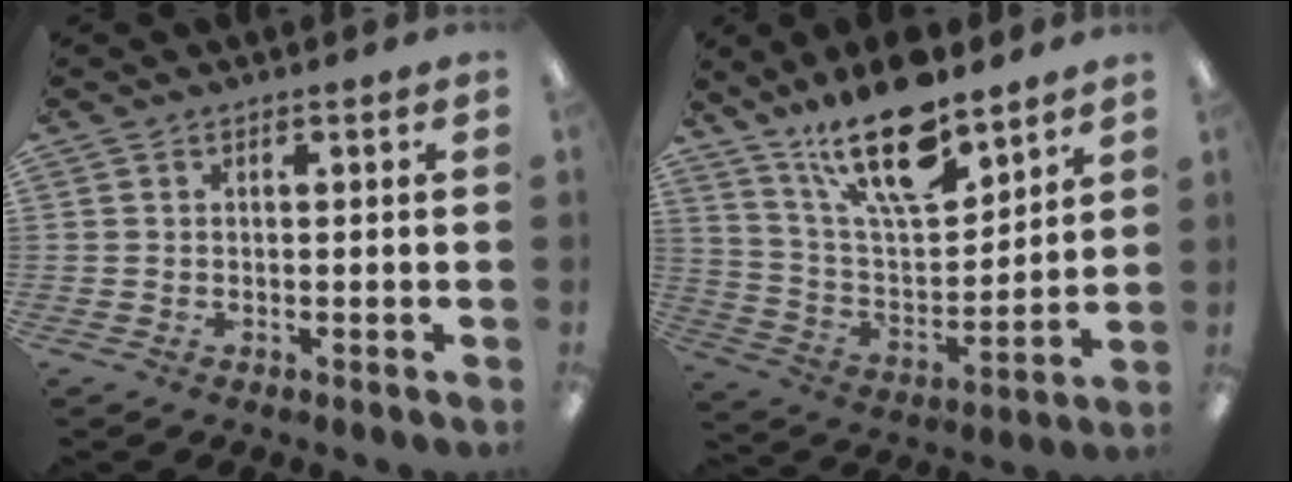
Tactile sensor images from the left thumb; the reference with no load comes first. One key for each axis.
{"total": 20.6, "fx": 14.2, "fy": 7.5, "fz": 12.9, "tx": -0.219, "ty": -0.080, "tz": 0.243}